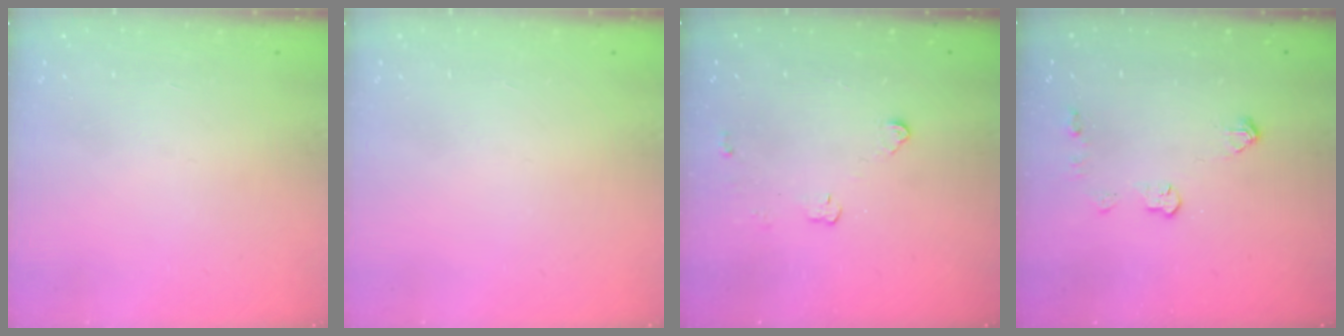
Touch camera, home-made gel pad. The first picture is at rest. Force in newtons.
{"total": 0.0}
{"total": 3.6, "press": 3.5, "slide": 0.5}
{"total": 6.2, "press": 6.2, "slide": 0.3}